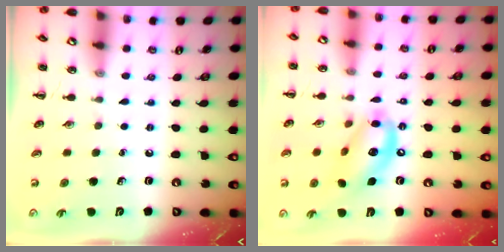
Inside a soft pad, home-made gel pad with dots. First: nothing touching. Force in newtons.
{"total": 14.6, "press": 14.2, "slide": 3.7}